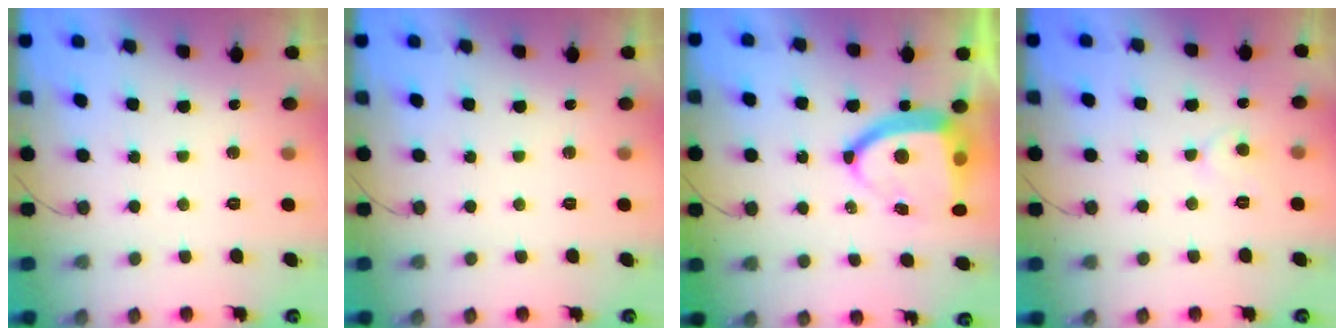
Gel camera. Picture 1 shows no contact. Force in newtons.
{"total": 0.0}
{"total": 11.3, "press": 11.2, "slide": 1.3}
{"total": 3.7, "press": 3.7, "slide": 0.3}